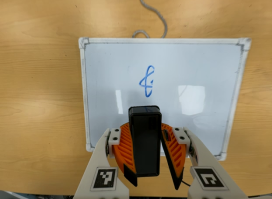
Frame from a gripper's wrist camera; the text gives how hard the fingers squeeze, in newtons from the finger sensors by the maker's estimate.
{"total": 8.9, "left": 9.4, "right": 8.5}